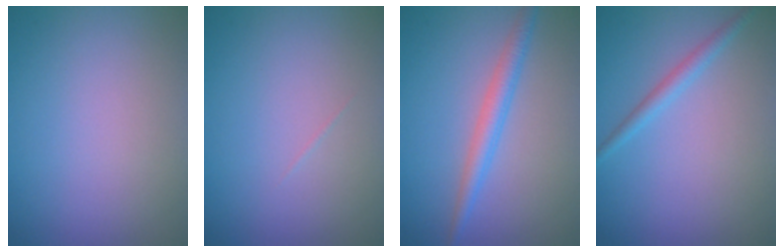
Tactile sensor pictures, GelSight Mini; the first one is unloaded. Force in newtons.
{"total": 0.0}
{"total": 2.4, "press": 2.4, "slide": 0.0}
{"total": 1.6, "press": 1.6, "slide": 0.1}